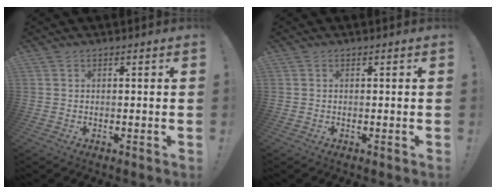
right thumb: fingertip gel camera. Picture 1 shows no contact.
{"total": 0.0}